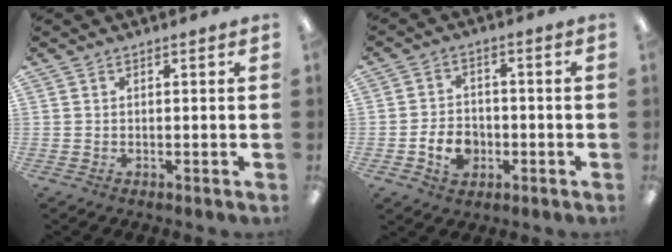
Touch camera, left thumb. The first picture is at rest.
{"total": 6.9, "force": [-2.5, 5.0, 3.9], "torque": [-0.081, 0.013, -0.044]}